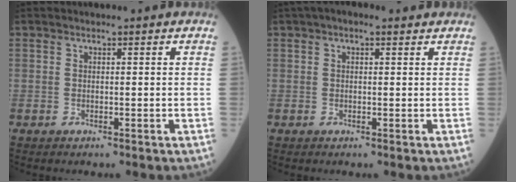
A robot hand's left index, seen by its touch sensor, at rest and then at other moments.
{"total": 3.5, "force": [2.3, 1.3, 2.3], "torque": [-0.041, 0.027, 0.034]}